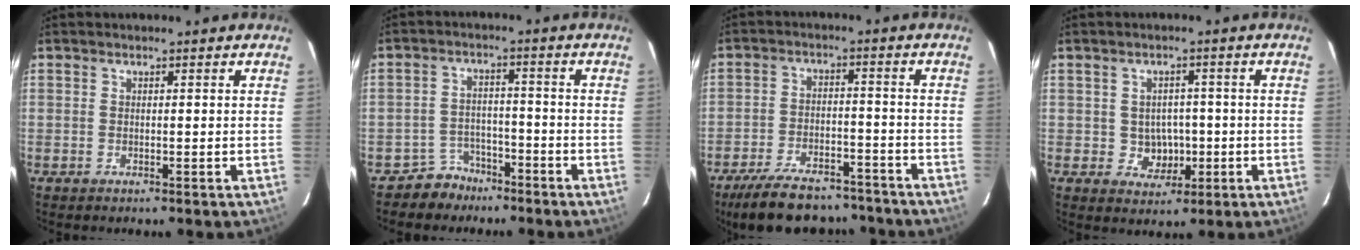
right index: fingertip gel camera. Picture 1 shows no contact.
{"total": 5.4, "force": [-4.1, 3.5, 0.0], "torque": [-0.010, 0.024, -0.069]}
{"total": 17.4, "force": [-14.5, 6.4, 7.2], "torque": [-0.155, 0.004, -0.207]}
{"total": 4.9, "force": [-0.7, 4.6, 1.7], "torque": [-0.039, 0.013, 0.006]}